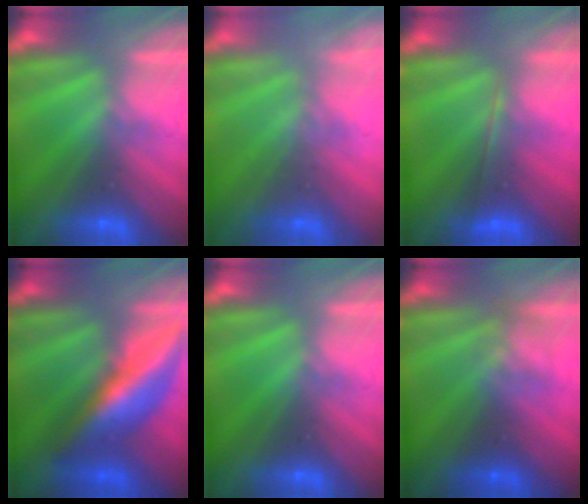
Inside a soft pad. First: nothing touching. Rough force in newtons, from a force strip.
{"total": 2.1}
{"total": 1.8}
{"total": 13.7}
{"total": 0.0}
{"total": 2.4}